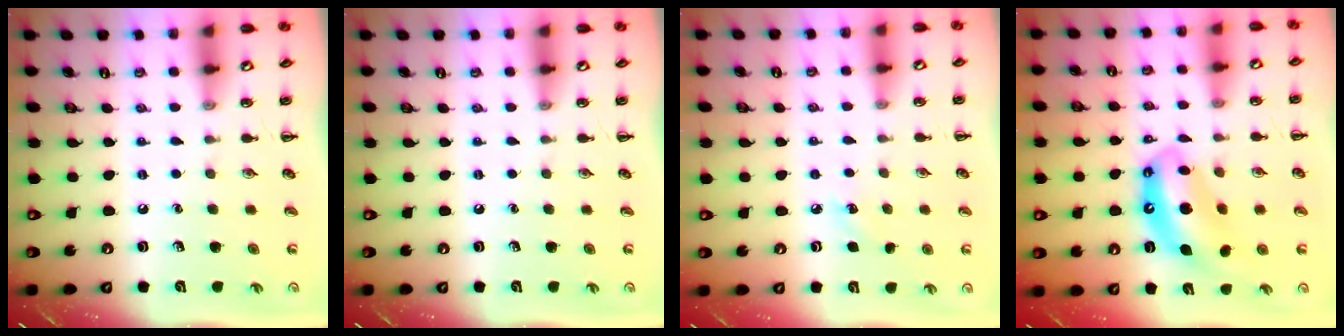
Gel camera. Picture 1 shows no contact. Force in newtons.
{"total": 0.0}
{"total": 4.8, "press": 4.6, "slide": 1.3}
{"total": 12.2, "press": 11.8, "slide": 3.3}